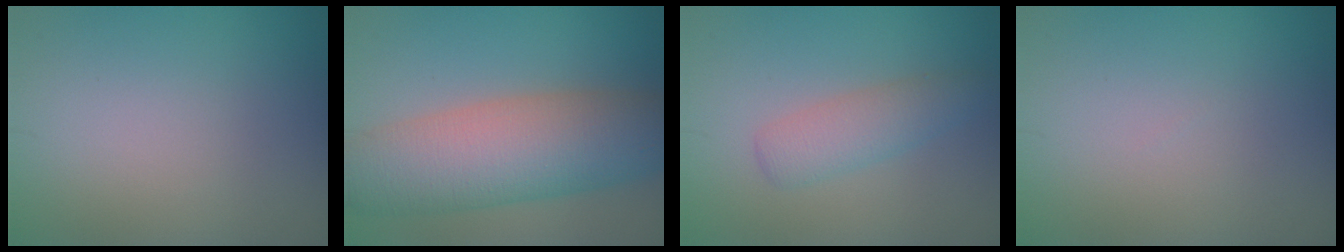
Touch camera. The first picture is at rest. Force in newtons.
{"total": 9.1, "press": 9.1, "slide": 0.2}
{"total": 2.6, "press": 2.6, "slide": 0.0}
{"total": 0.0}